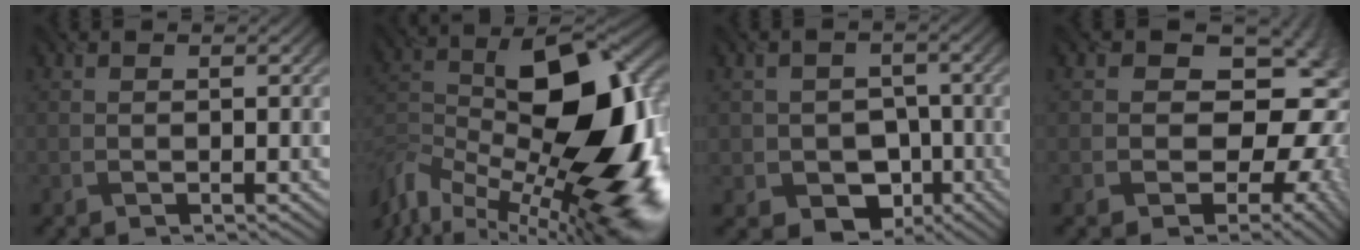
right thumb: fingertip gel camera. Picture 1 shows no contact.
{"total": 18.0, "force": [-4.1, 9.9, 14.5], "torque": [-0.271, -0.019, -0.065]}
{"total": 7.0, "force": [-2.8, 5.9, 2.4], "torque": [-0.044, -0.019, -0.052]}
{"total": 15.5, "force": [-1.9, 12.4, 9.1], "torque": [-0.112, 0.000, -0.046]}